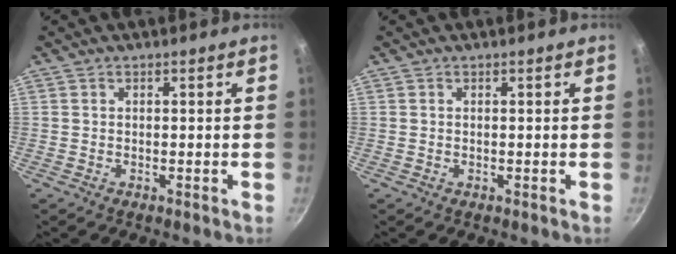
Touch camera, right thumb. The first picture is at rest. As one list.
[{"total": 0.0}]